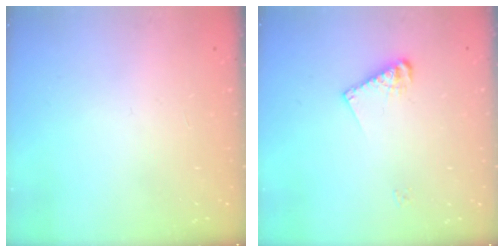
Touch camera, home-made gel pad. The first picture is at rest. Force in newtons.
{"total": 7.6, "press": 7.6, "slide": 0.5}